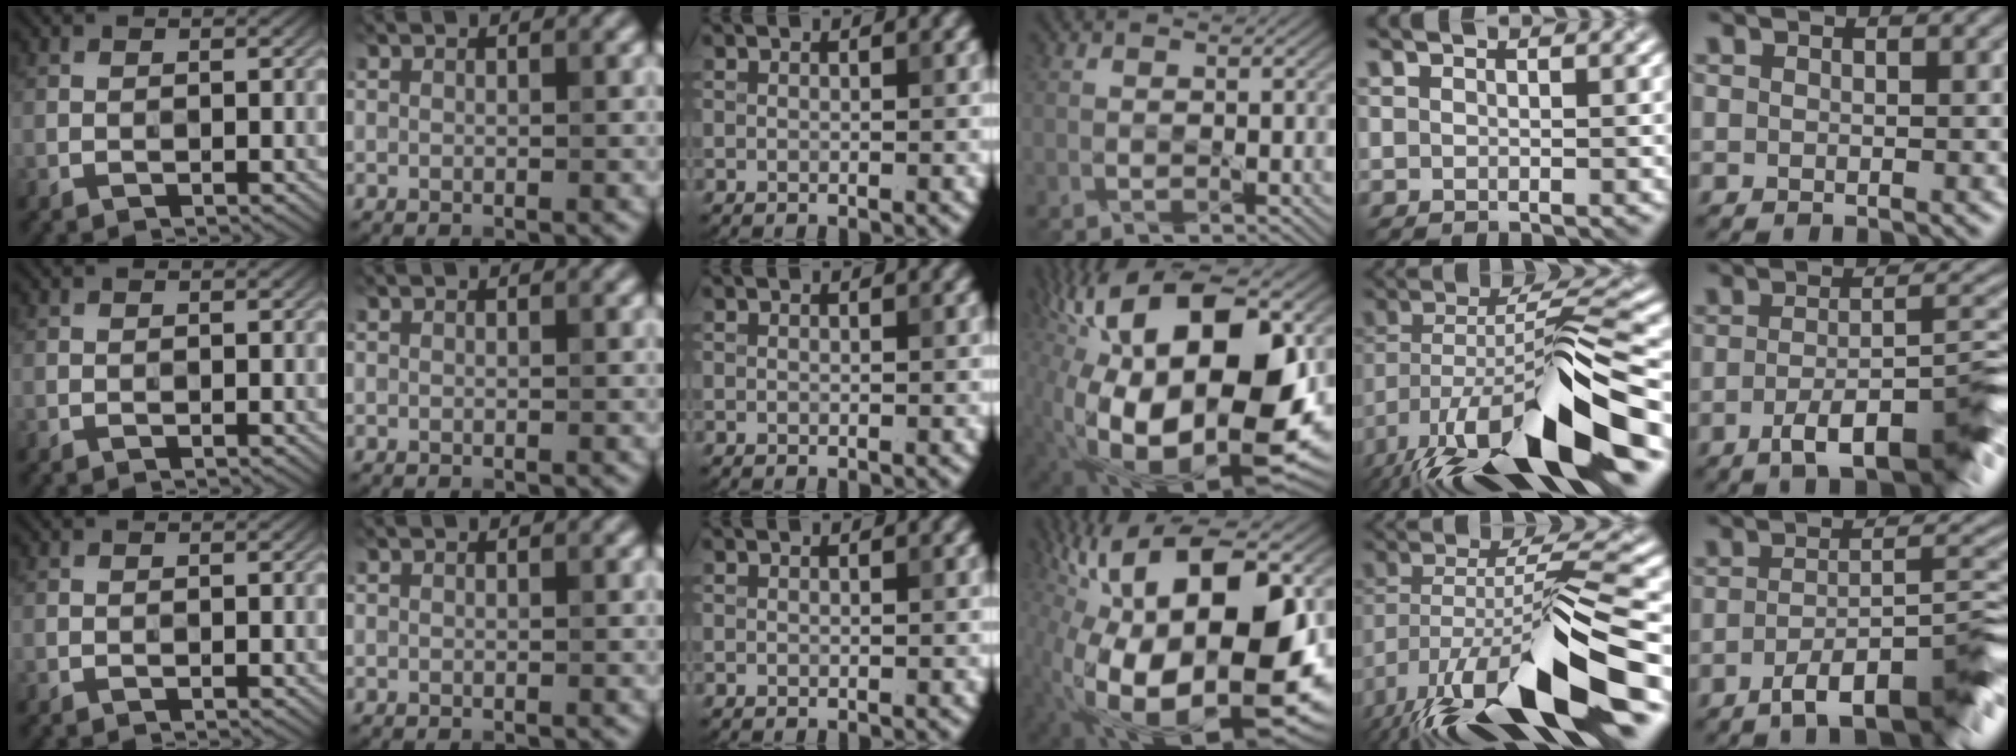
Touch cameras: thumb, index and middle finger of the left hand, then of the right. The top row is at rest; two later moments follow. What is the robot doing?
{"motion": "shake", "object": "box of matches"}